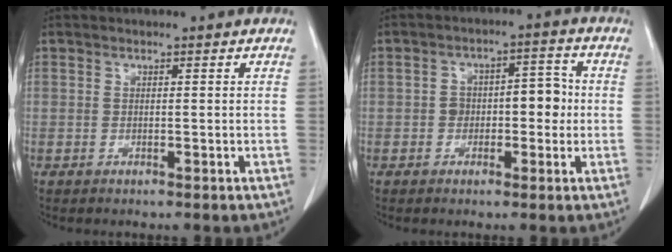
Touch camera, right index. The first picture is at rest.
{"total": 5.9, "force": [-0.7, 3.4, 4.8], "torque": [-0.068, 0.029, -0.010]}